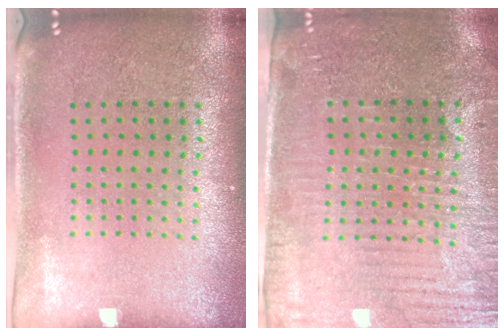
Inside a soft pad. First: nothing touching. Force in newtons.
{"total": 3.7, "press": 3.5, "slide": 1.2}